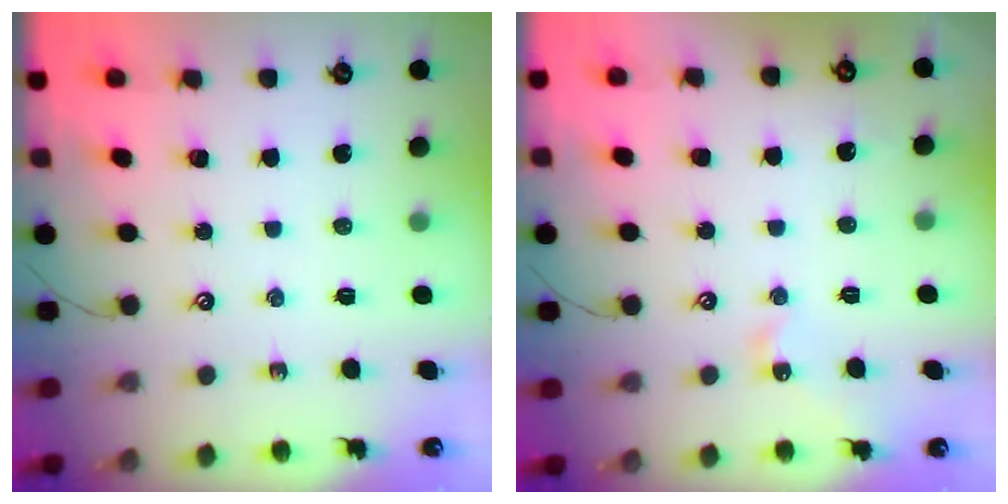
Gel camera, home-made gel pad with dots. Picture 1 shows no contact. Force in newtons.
{"total": 3.0, "press": 3.0, "slide": 0.1}